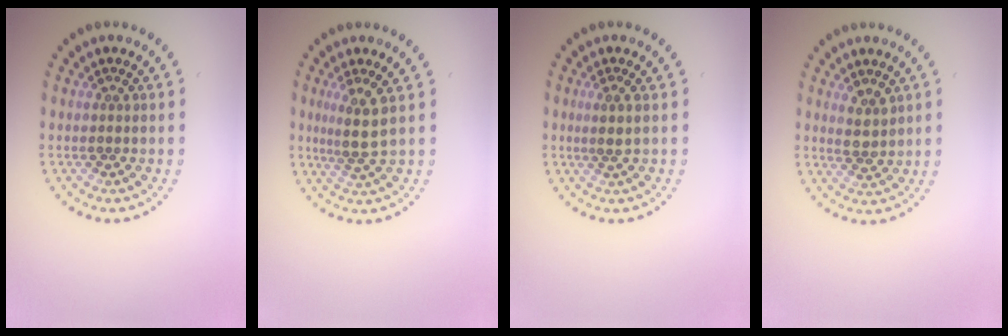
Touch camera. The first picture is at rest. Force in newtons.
{"total": 2.7, "press": 1.9, "slide": 1.9}
{"total": 1.2, "press": 0.8, "slide": 0.8}
{"total": 1.7, "press": 1.6, "slide": 0.5}